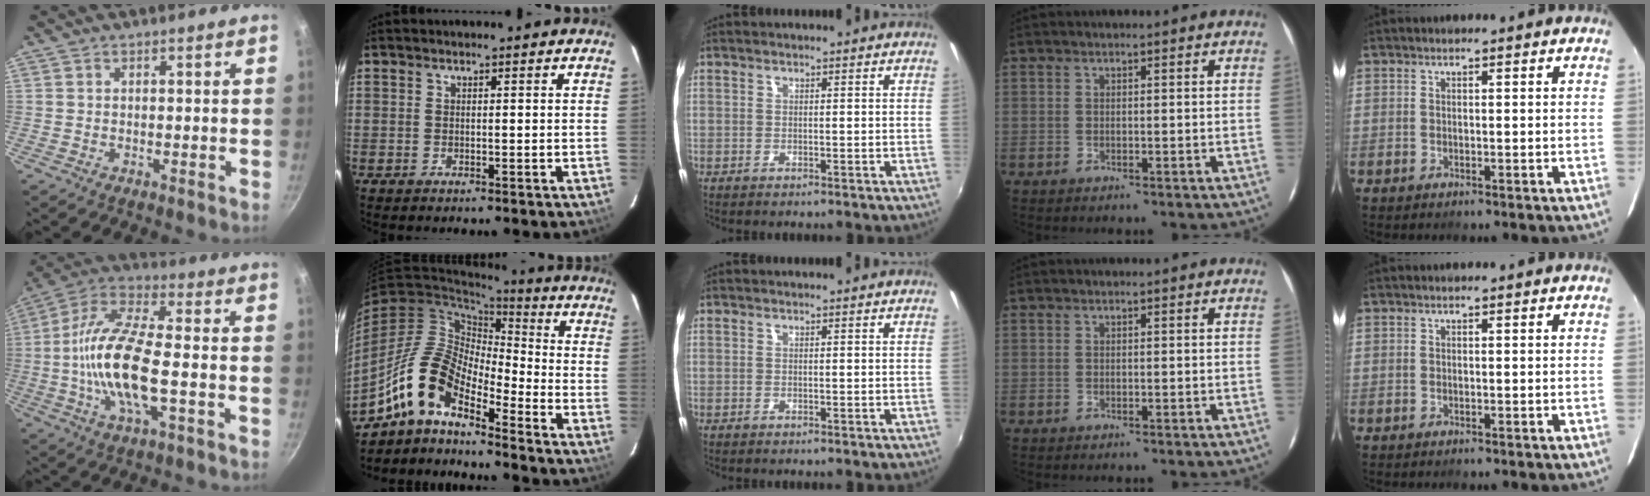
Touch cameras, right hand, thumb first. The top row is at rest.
{"thumb": {"total": 16.9, "force": [-3.0, 5.9, 15.6], "torque": [-0.305, 0.030, -0.075]}, "index": {"total": 12.1, "force": [-8.7, 4.1, 7.3], "torque": [-0.136, 0.015, -0.184]}}